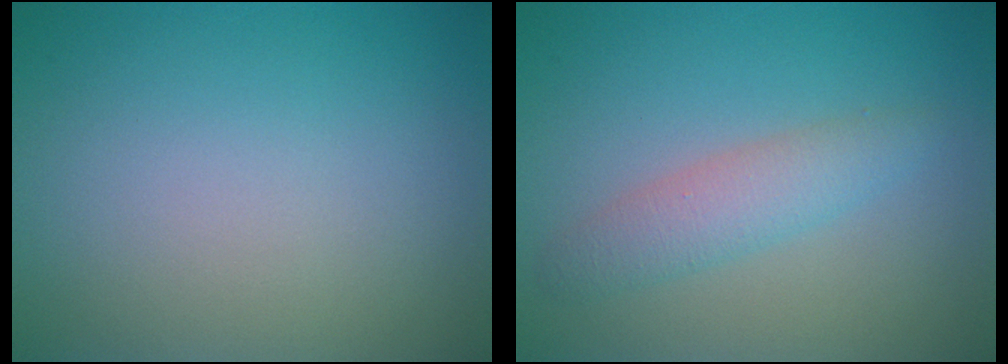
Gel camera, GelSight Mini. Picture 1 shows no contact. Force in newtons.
{"total": 2.6, "press": 2.6, "slide": 0.1}